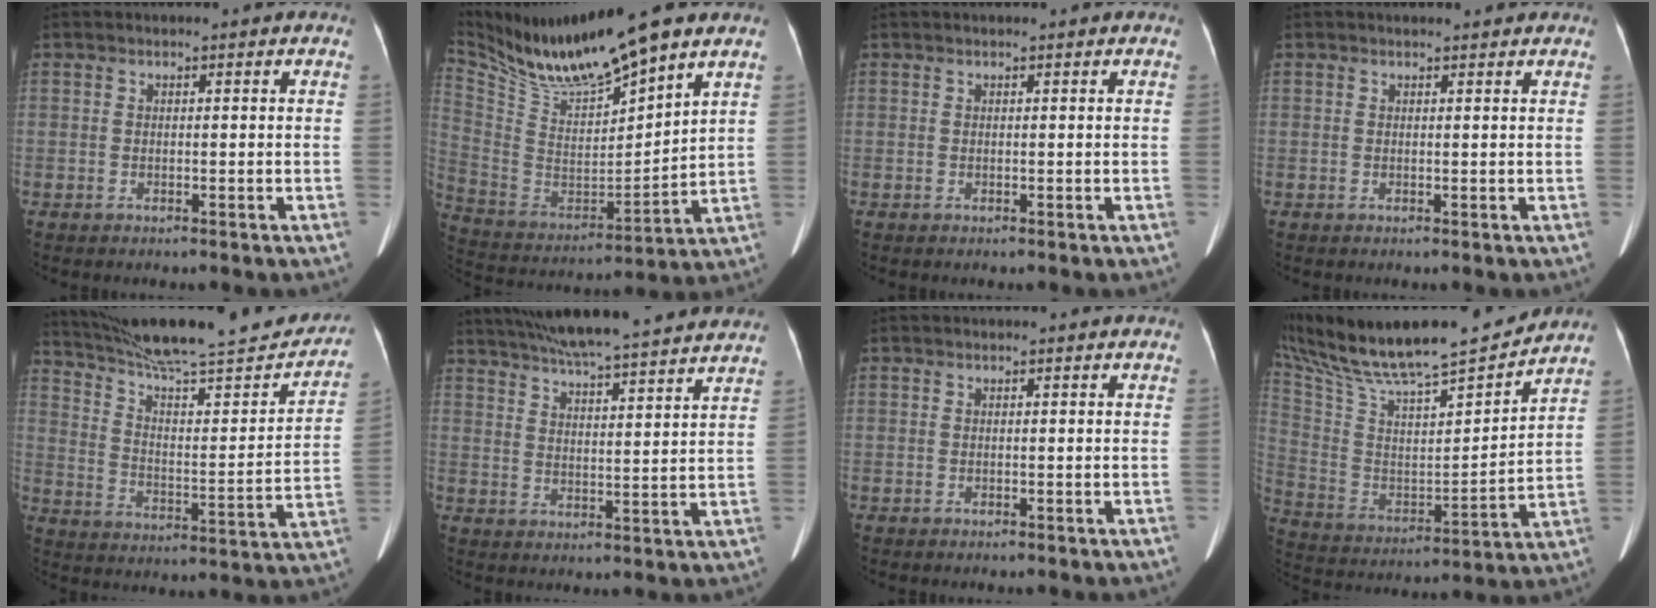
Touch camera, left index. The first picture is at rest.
{"total": 19.2, "force": [15.9, 1.8, 10.6], "torque": [-0.208, -0.008, 0.303]}
{"total": 1.2, "force": [1.0, 0.0, 0.5], "torque": [-0.009, 0.020, 0.021]}
{"total": 3.2, "force": [3.1, 0.4, 0.9], "torque": [-0.013, 0.015, 0.039]}
{"total": 26.9, "force": [24.0, 3.1, 11.7], "torque": [-0.187, -0.029, 0.337]}
{"total": 23.3, "force": [20.9, 1.1, 10.3], "torque": [-0.175, 0.013, 0.291]}
{"total": 0.0}
{"total": 27.0, "force": [23.8, 3.4, 12.2], "torque": [-0.244, -0.012, 0.384]}